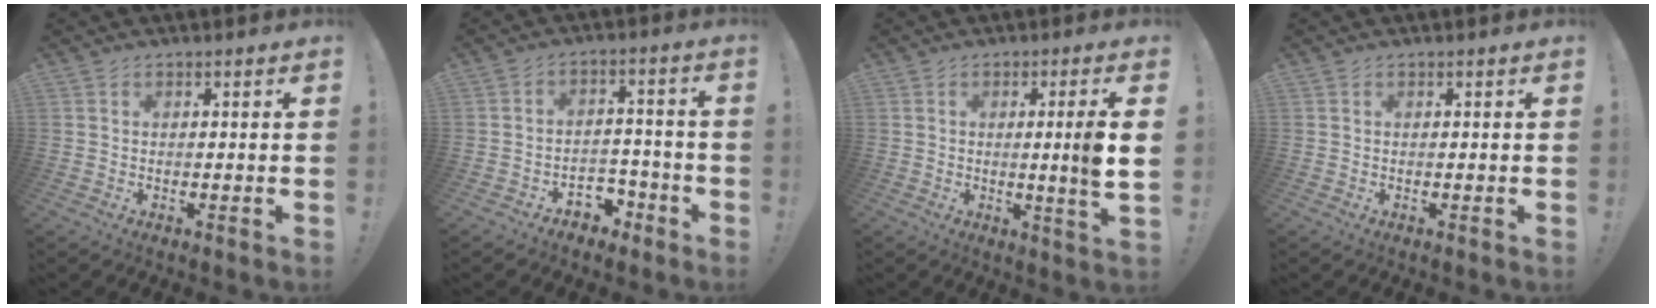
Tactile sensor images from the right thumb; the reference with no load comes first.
{"total": 6.2, "force": [-3.8, 4.3, 2.2], "torque": [-0.024, 0.032, -0.063]}
{"total": 7.2, "force": [0.4, -0.9, 7.2], "torque": [-0.107, -0.012, -0.001]}
{"total": 0.0}